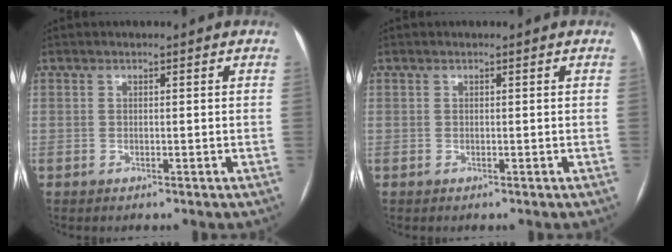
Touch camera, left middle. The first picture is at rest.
{"total": 0.0}